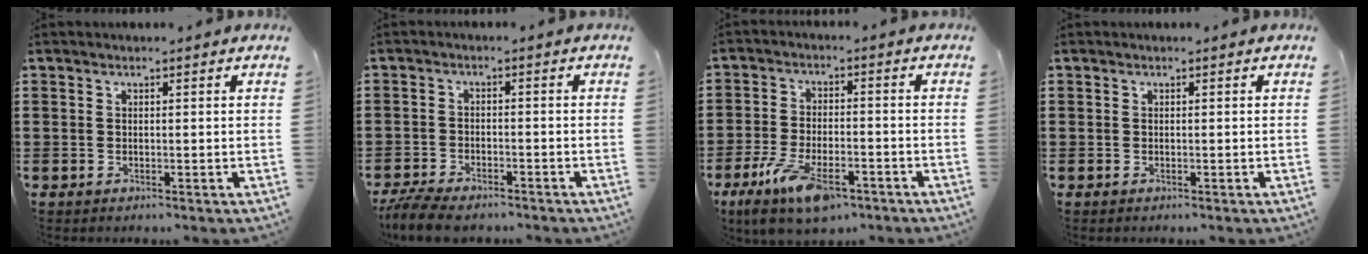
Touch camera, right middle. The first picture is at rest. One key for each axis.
{"total": 4.6, "fx": -4.3, "fy": 0.7, "fz": 1.3, "tx": -0.042, "ty": -0.006, "tz": -0.090}
{"total": 9.4, "fx": -5.8, "fy": 3.4, "fz": 6.5, "tx": -0.138, "ty": -0.003, "tz": -0.106}
{"total": 0.0}